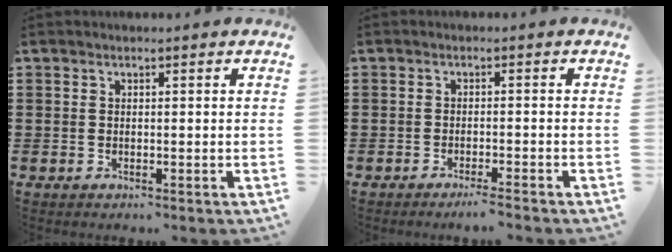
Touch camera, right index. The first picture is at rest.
{"total": 2.0, "force": [-1.7, -0.4, 0.9], "torque": [-0.013, -0.001, -0.033]}